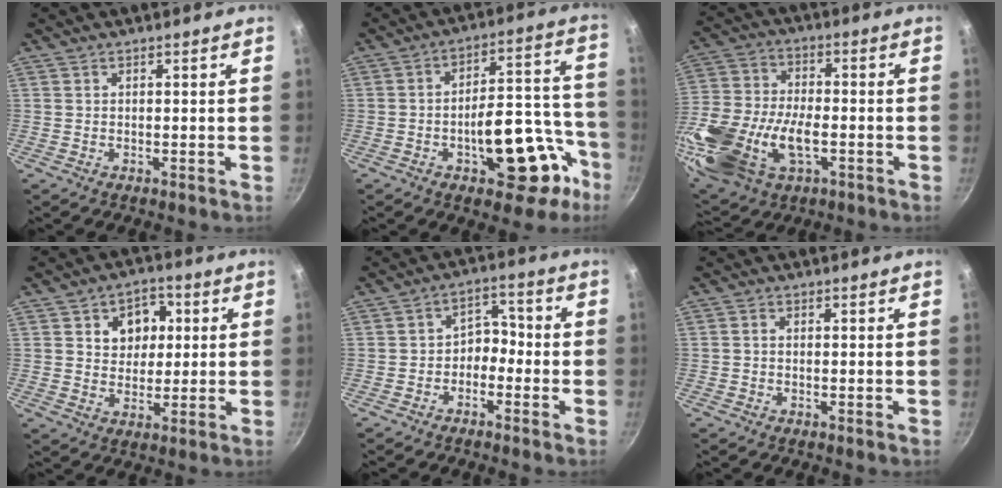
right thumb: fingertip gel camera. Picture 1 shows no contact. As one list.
[{"total": 19.2, "force": [-8.1, 9.6, 14.6], "torque": [-0.131, 0.070, -0.106]}, {"total": 23.2, "force": [-6.5, 13.6, 17.5], "torque": [-0.388, 0.004, -0.117]}, {"total": 8.6, "force": [2.2, 6.9, 4.6], "torque": [-0.029, -0.001, 0.030]}, {"total": 4.8, "force": [-2.0, 3.5, 2.6], "torque": [-0.007, 0.037, -0.040]}, {"total": 0.7, "force": [-0.2, 0.5, 0.5], "torque": [-0.008, 0.005, -0.005]}]